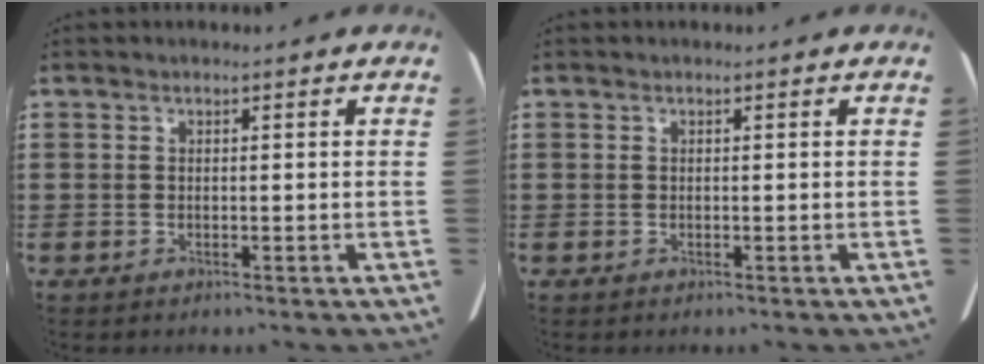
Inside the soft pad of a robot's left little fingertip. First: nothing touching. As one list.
[{"total": 0.0}]